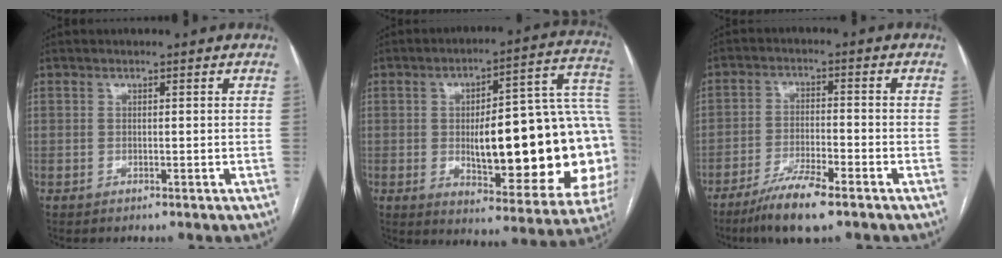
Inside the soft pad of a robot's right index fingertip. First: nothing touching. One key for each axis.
{"total": 27.8, "fx": -1.9, "fy": 6.9, "fz": 26.9, "tx": -0.276, "ty": 0.030, "tz": -0.013}
{"total": 7.9, "fx": -5.7, "fy": 0.8, "fz": 5.5, "tx": -0.104, "ty": -0.018, "tz": -0.102}